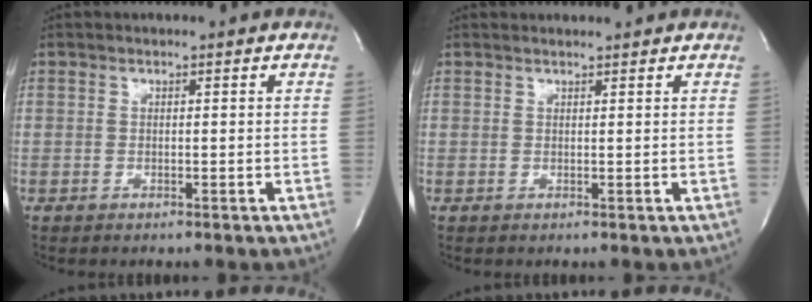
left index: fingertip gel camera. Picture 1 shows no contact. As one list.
[{"total": 1.9, "force": [1.9, 0.1, 0.2], "torque": [-0.007, 0.012, 0.027]}]